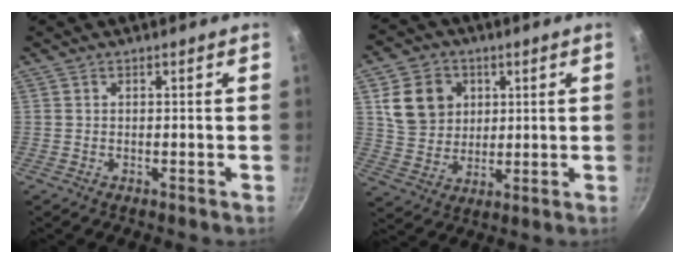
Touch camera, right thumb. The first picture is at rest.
{"total": 11.3, "force": [3.2, 9.8, 4.6], "torque": [-0.055, -0.005, 0.061]}